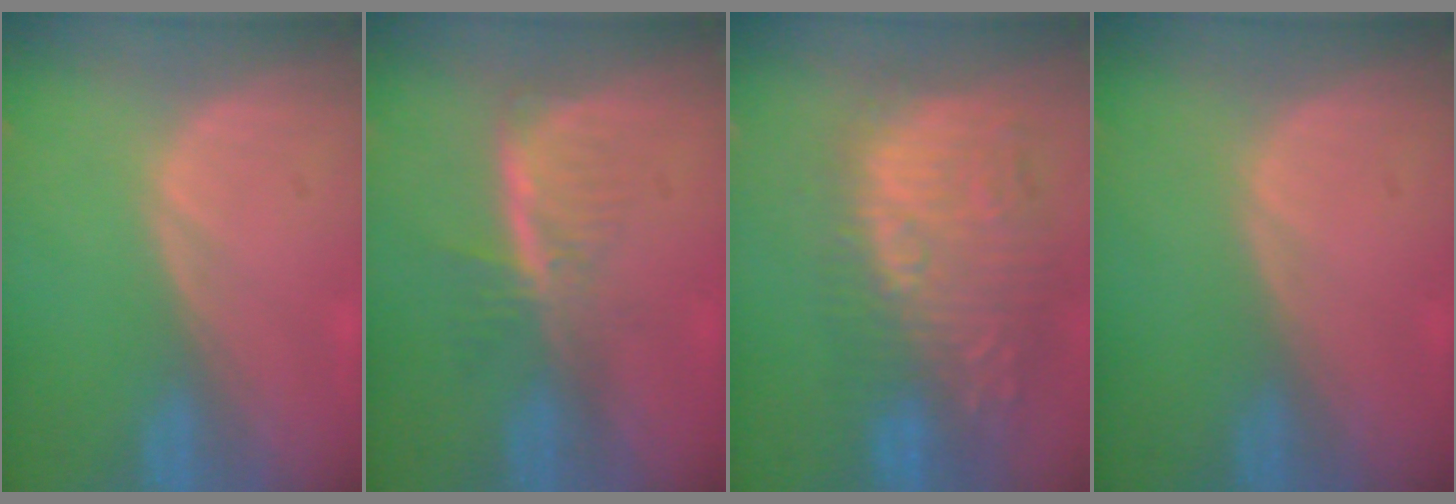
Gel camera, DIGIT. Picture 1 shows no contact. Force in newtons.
{"total": 6.0, "press": 5.2, "slide": 3.0}
{"total": 12.4, "press": 11.5, "slide": 4.7}
{"total": 0.0}